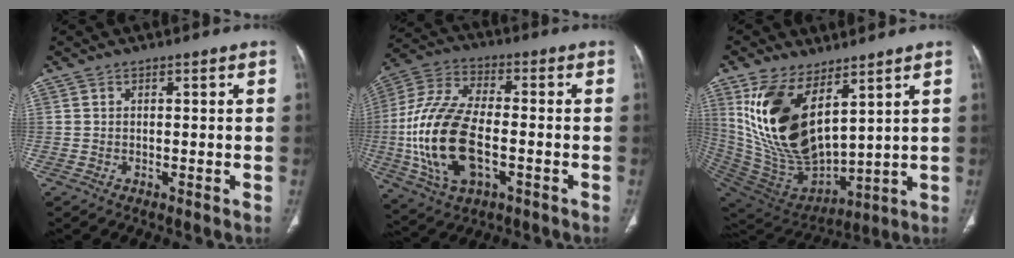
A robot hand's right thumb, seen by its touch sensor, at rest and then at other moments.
{"total": 19.6, "force": [-3.6, 10.1, 16.5], "torque": [-0.350, 0.016, -0.060]}
{"total": 20.0, "force": [8.1, 9.9, 15.4], "torque": [-0.277, -0.050, 0.182]}